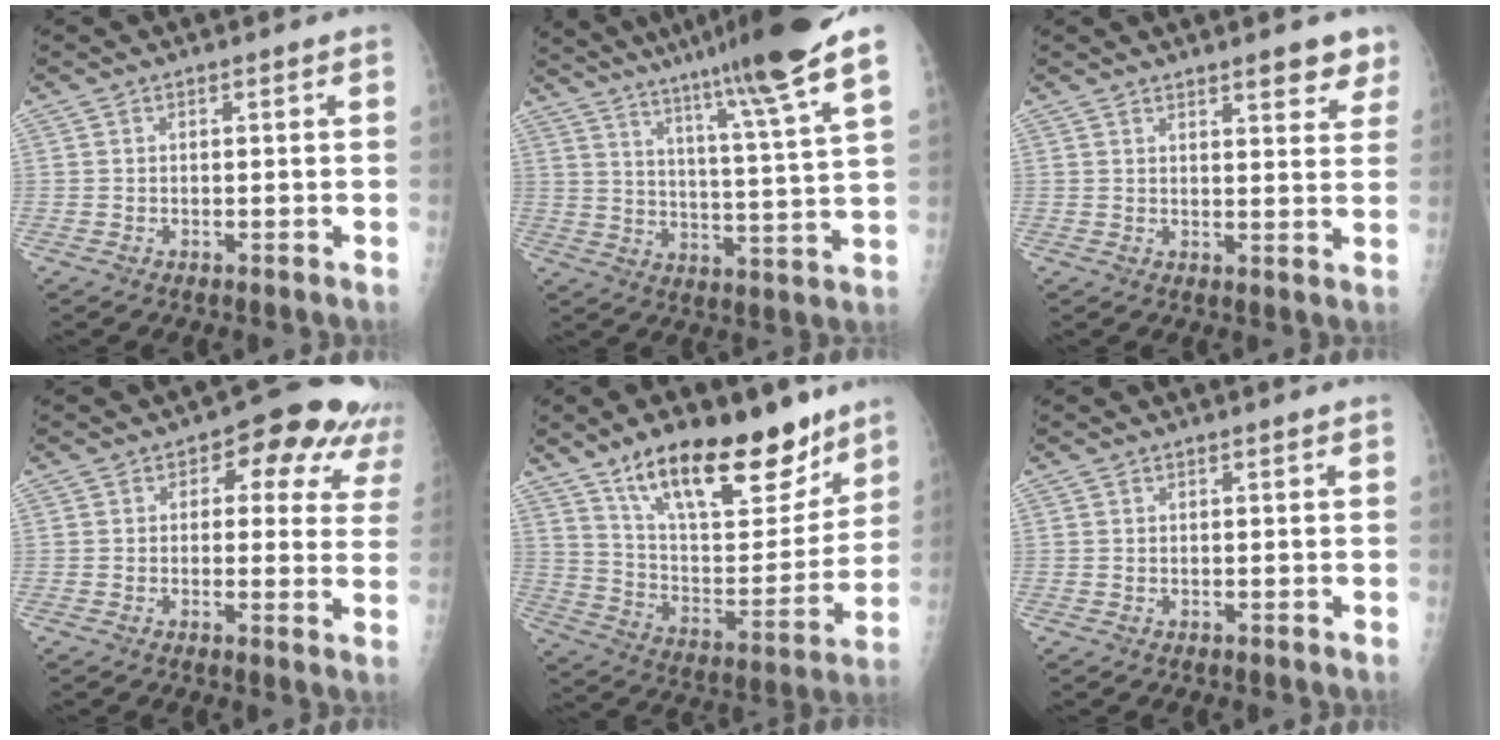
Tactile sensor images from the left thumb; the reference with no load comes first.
{"total": 21.7, "force": [15.4, 0.0, 15.3], "torque": [-0.226, -0.066, 0.227]}
{"total": 6.1, "force": [4.5, 1.9, 3.7], "torque": [-0.021, -0.022, 0.055]}
{"total": 13.3, "force": [6.1, 7.3, 9.2], "torque": [-0.052, -0.012, 0.051]}
{"total": 23.2, "force": [15.9, 9.2, 14.2], "torque": [-0.177, -0.072, 0.265]}
{"total": 0.0}